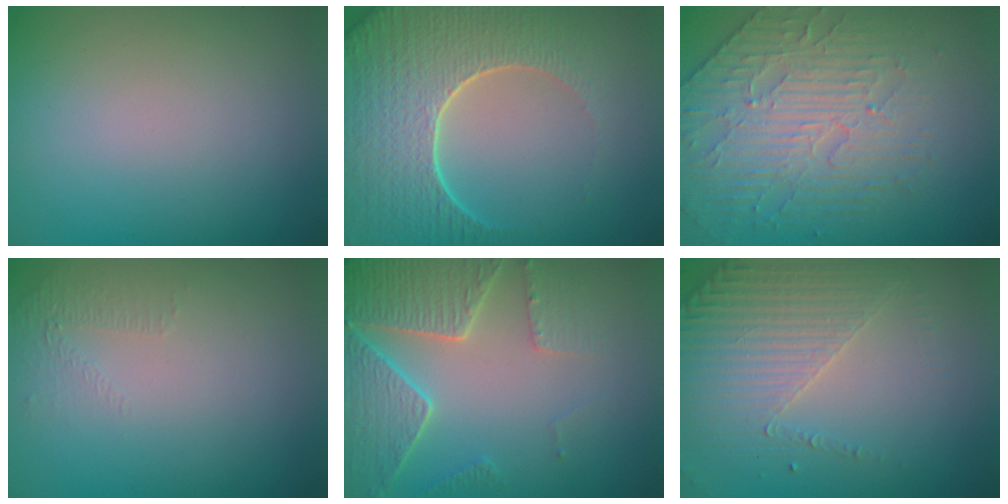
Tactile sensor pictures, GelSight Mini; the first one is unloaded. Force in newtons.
{"total": 8.1, "press": 6.1, "slide": 5.3}
{"total": 4.1, "press": 4.1, "slide": 0.1}
{"total": 0.9, "press": 0.4, "slide": 0.8}
{"total": 5.0, "press": 4.5, "slide": 2.2}
{"total": 4.4, "press": 3.2, "slide": 3.0}